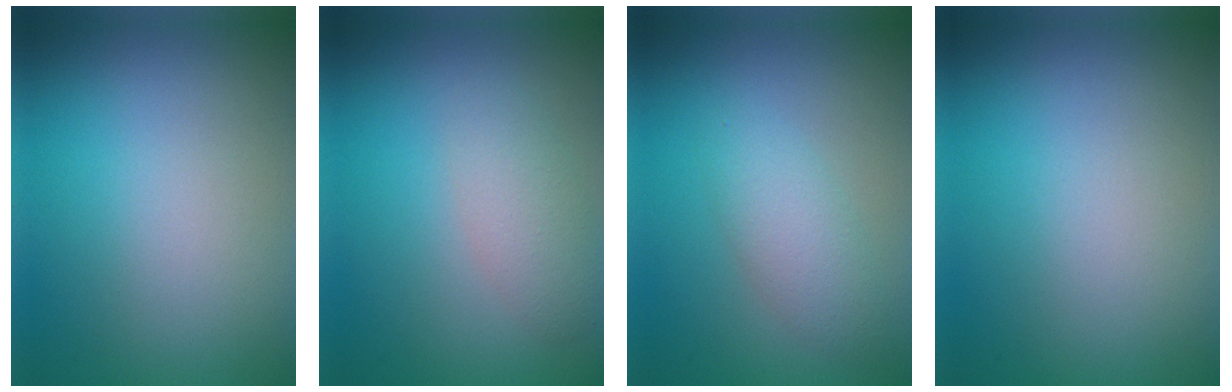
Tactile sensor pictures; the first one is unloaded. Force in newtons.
{"total": 2.5, "press": 2.5, "slide": 0.1}
{"total": 2.7, "press": 2.7, "slide": 0.0}
{"total": 0.0}